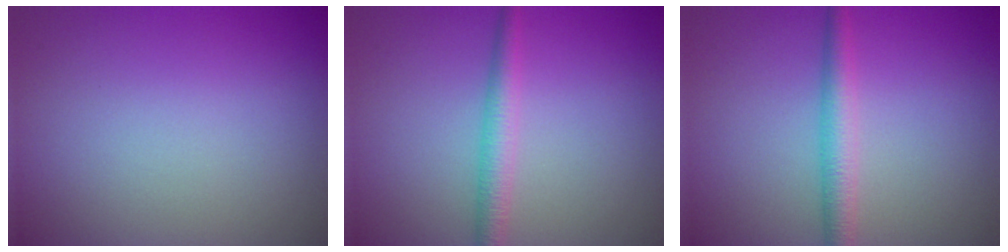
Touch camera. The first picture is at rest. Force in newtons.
{"total": 2.5, "press": 2.5, "slide": 0.1}
{"total": 2.9, "press": 2.9, "slide": 0.1}